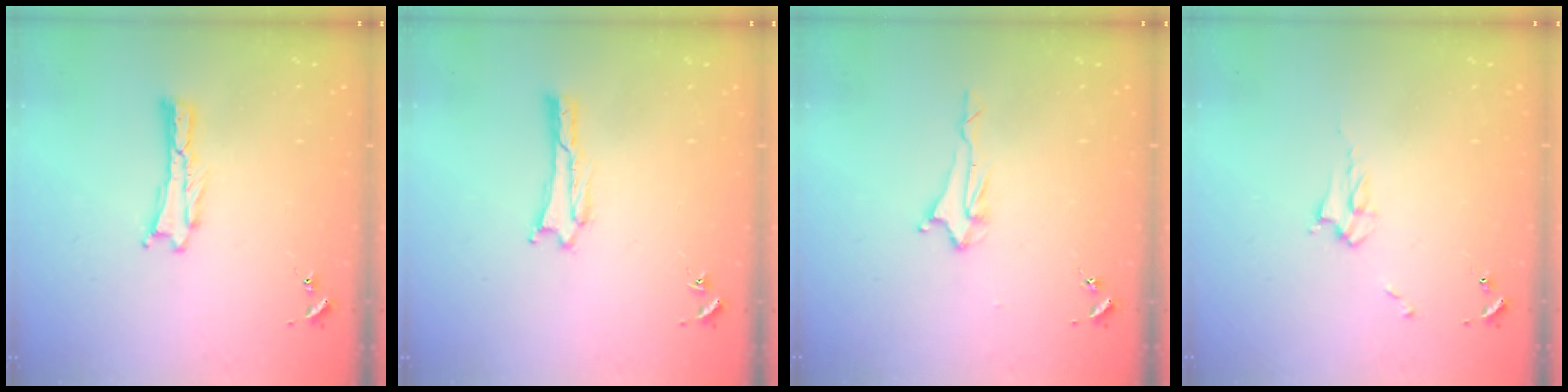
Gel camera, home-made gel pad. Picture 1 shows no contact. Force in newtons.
{"total": 1.7, "press": 1.7, "slide": 0.1}
{"total": 2.0, "press": 2.0, "slide": 0.4}
{"total": 2.9, "press": 2.9, "slide": 0.4}